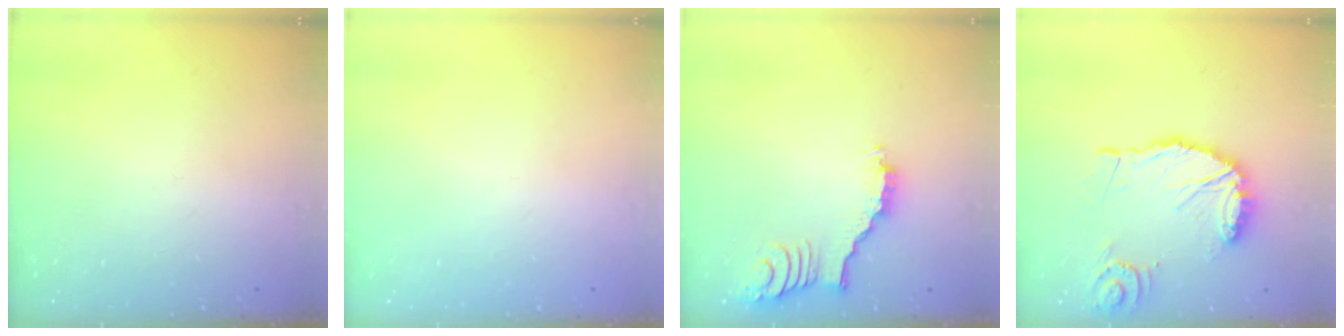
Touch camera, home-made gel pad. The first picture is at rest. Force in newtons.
{"total": 0.0}
{"total": 3.0, "press": 2.9, "slide": 0.4}
{"total": 15.2, "press": 15.0, "slide": 2.1}